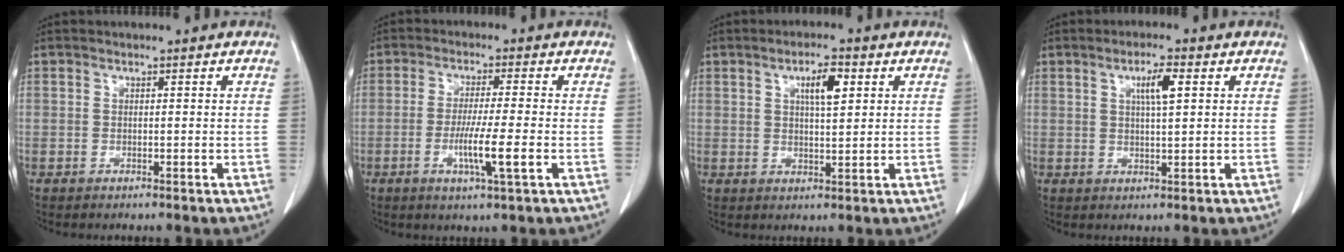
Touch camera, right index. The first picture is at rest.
{"total": 6.9, "force": [-2.0, -0.4, 6.5], "torque": [-0.118, -0.014, -0.038]}
{"total": 5.0, "force": [2.0, 1.1, 4.4], "torque": [-0.077, 0.003, 0.034]}
{"total": 4.2, "force": [1.5, 0.5, 3.9], "torque": [-0.069, 0.001, 0.026]}